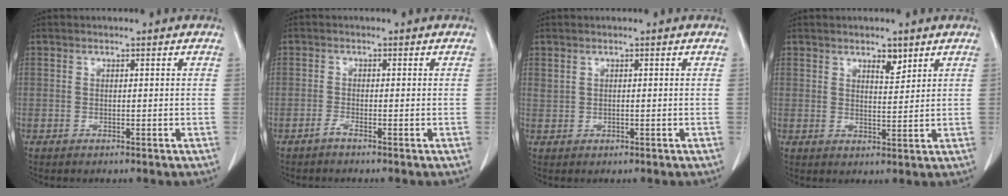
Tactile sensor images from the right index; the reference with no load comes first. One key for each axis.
{"total": 1.3, "fx": -0.9, "fy": 0.1, "fz": 0.9, "tx": -0.016, "ty": 0.003, "tz": -0.020}
{"total": 1.2, "fx": 0.3, "fy": 0.8, "fz": 0.8, "tx": -0.028, "ty": 0.012, "tz": 0.013}
{"total": 3.3, "fx": 2.1, "fy": 1.3, "fz": 2.1, "tx": -0.036, "ty": -0.004, "tz": 0.039}